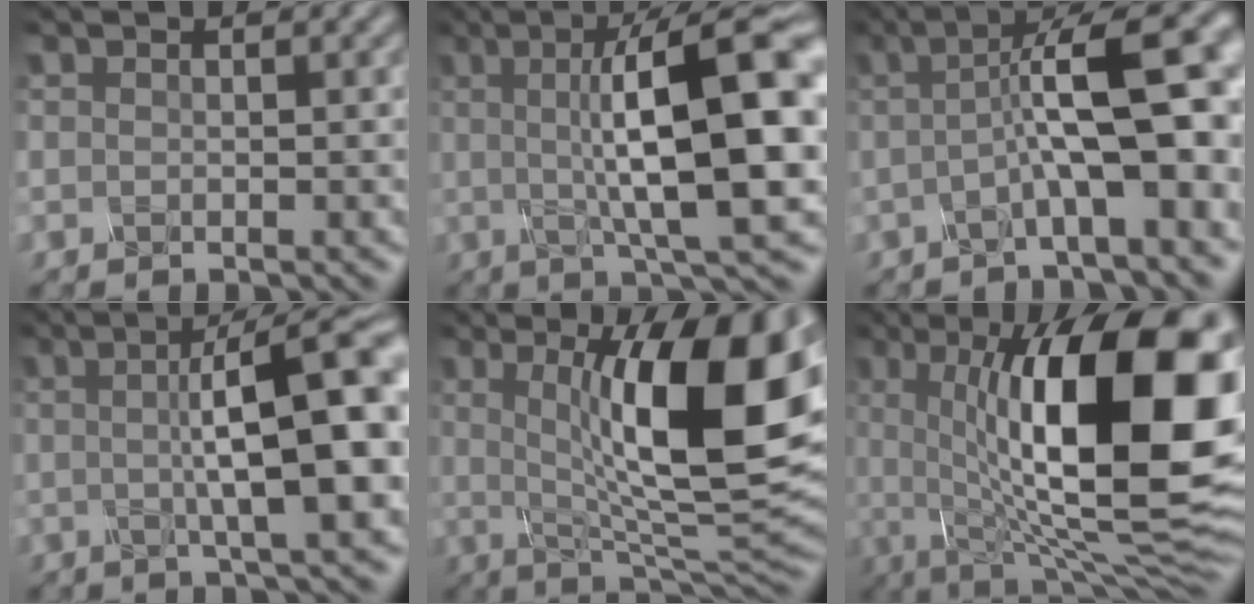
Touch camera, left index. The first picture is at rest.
{"total": 14.5, "force": [1.7, 3.4, 14.0], "torque": [-0.187, 0.011, 0.024]}
{"total": 9.8, "force": [-0.2, 2.3, 9.6], "torque": [-0.132, 0.024, -0.015]}
{"total": 11.3, "force": [1.0, 2.6, 11.0], "torque": [-0.144, 0.013, 0.011]}
{"total": 14.1, "force": [2.4, 3.7, 13.4], "torque": [-0.182, 0.001, 0.037]}
{"total": 18.9, "force": [2.9, 7.1, 17.3], "torque": [-0.239, 0.011, 0.052]}